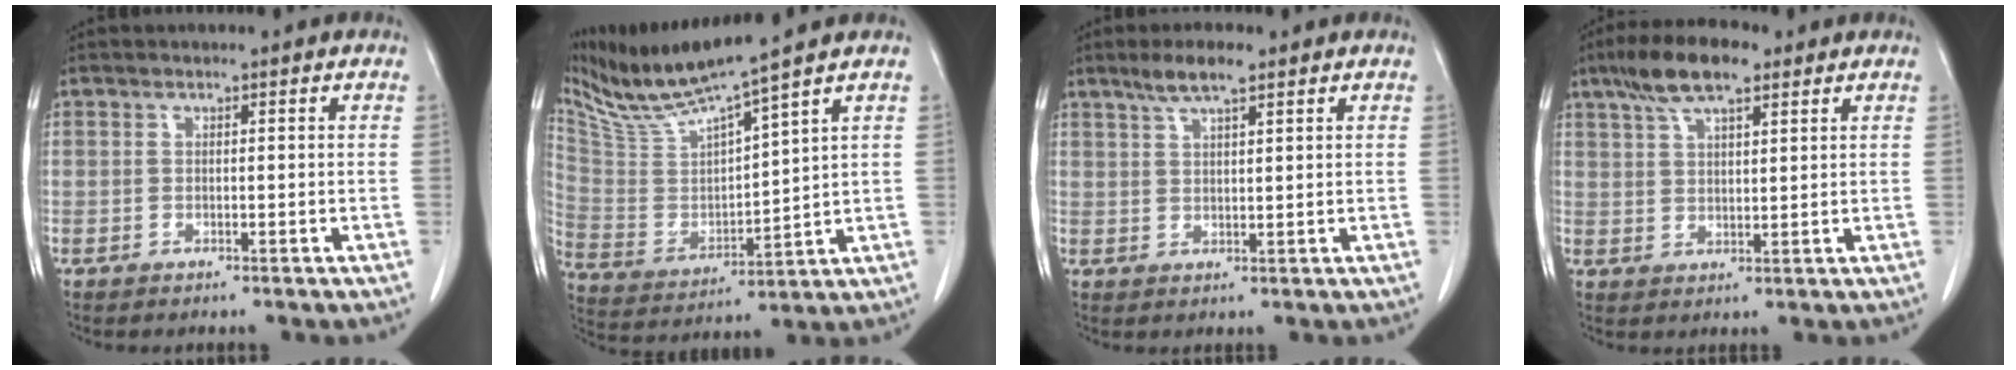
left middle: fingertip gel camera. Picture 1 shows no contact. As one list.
[{"total": 12.4, "force": [10.8, -1.1, 6.1], "torque": [-0.125, -0.008, 0.214]}, {"total": 4.7, "force": [3.3, 0.7, 3.2], "torque": [-0.066, 0.006, 0.063]}, {"total": 8.5, "force": [5.6, 2.6, 5.8], "torque": [-0.112, 0.017, 0.100]}]